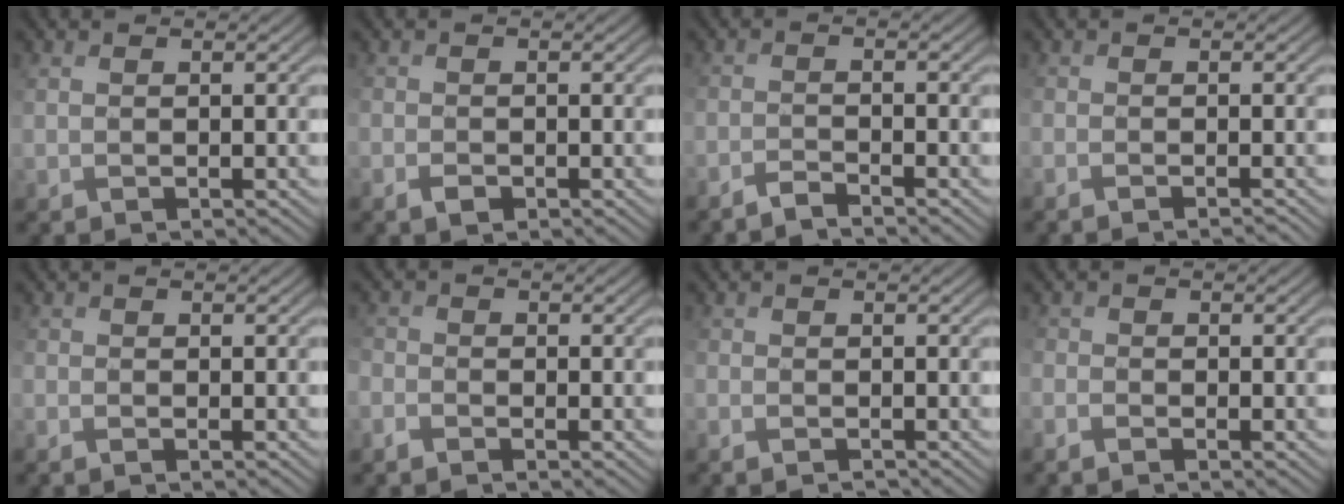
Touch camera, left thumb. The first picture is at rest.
{"total": 1.7, "force": [-1.0, 1.0, 0.9], "torque": [-0.020, -0.003, -0.021]}
{"total": 2.2, "force": [-2.0, 0.1, 0.8], "torque": [-0.018, -0.002, -0.047]}
{"total": 2.0, "force": [-1.7, 0.4, 1.0], "torque": [-0.013, -0.008, -0.032]}
{"total": 1.1, "force": [-0.9, 0.3, 0.6], "torque": [-0.016, -0.007, -0.022]}
{"total": 2.1, "force": [-1.7, 1.1, 0.7], "torque": [-0.019, -0.001, -0.045]}
{"total": 2.1, "force": [-1.8, 0.7, 0.8], "torque": [-0.018, -0.009, -0.037]}
{"total": 2.1, "force": [-1.7, 0.9, 0.7], "torque": [-0.017, -0.007, -0.041]}